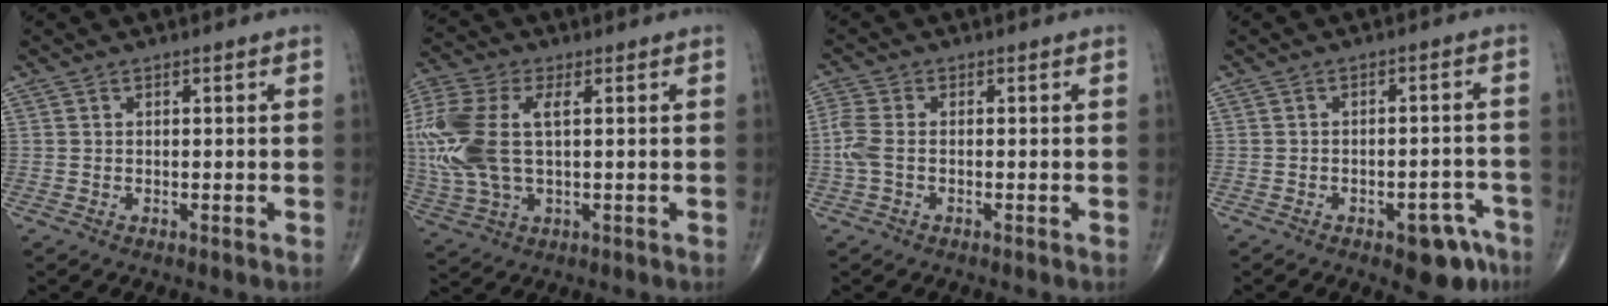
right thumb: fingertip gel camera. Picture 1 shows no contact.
{"total": 17.4, "force": [2.1, 9.1, 14.6], "torque": [-0.372, 0.010, 0.042]}
{"total": 3.9, "force": [-0.5, 2.0, 3.3], "torque": [-0.102, 0.005, -0.017]}
{"total": 7.2, "force": [-4.2, 3.3, 4.8], "torque": [-0.035, 0.033, -0.048]}